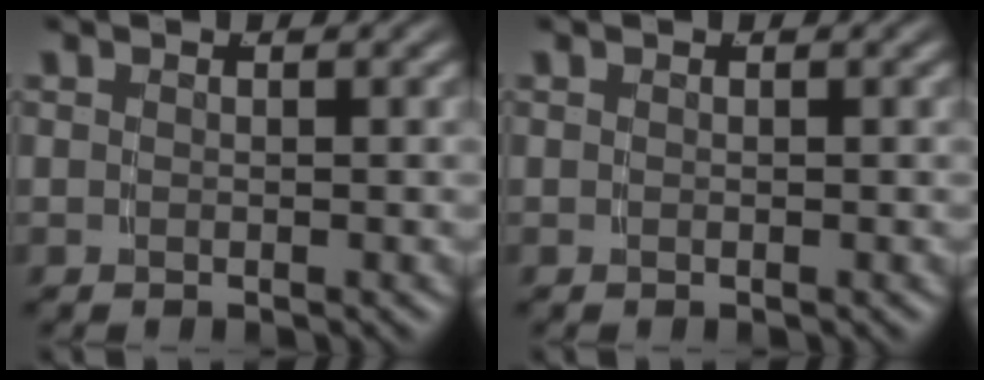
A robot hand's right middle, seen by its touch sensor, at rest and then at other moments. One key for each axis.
{"total": 0.0}